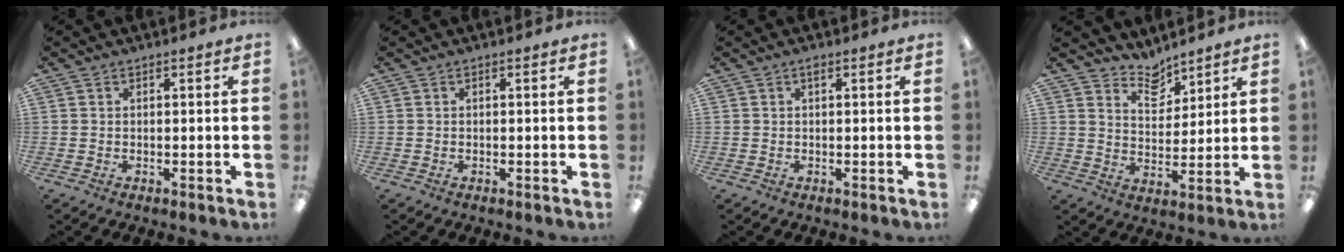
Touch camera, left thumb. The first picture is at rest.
{"total": 0.0}
{"total": 0.9, "force": [0.5, 0.3, 0.7], "torque": [-0.016, 0.004, 0.007]}
{"total": 7.3, "force": [6.4, 3.1, 1.5], "torque": [-0.021, -0.044, 0.118]}